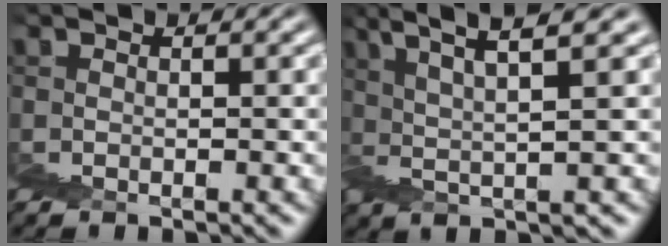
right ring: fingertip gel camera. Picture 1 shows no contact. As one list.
[{"total": 6.1, "force": [3.6, -4.9, 0.7], "torque": [0.008, 0.046, 0.048]}]